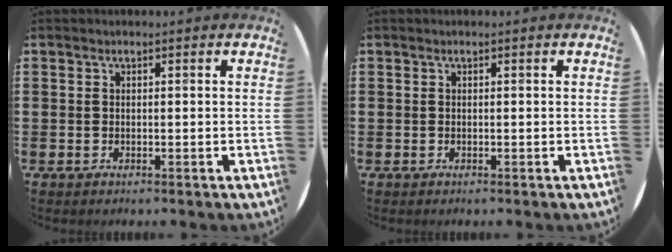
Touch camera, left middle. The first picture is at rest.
{"total": 0.0}